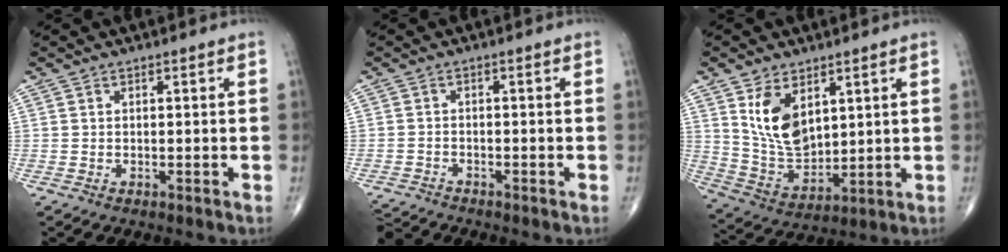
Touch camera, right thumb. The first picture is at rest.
{"total": 3.4, "force": [-3.4, 0.0, -0.5], "torque": [-0.003, -0.001, -0.064]}
{"total": 11.2, "force": [4.6, 6.6, 7.9], "torque": [-0.123, -0.029, 0.104]}